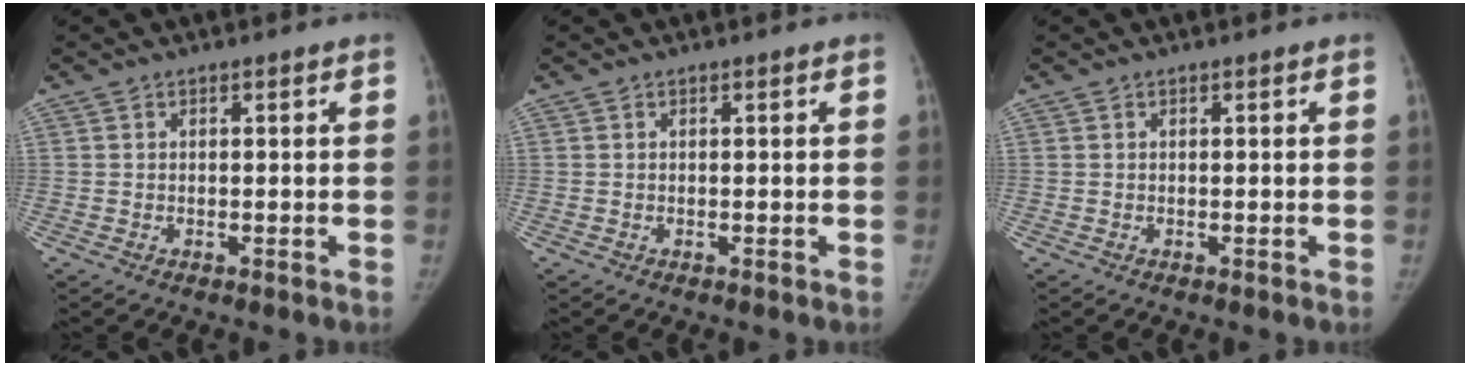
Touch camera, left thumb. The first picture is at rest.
{"total": 0.0}
{"total": 0.0}